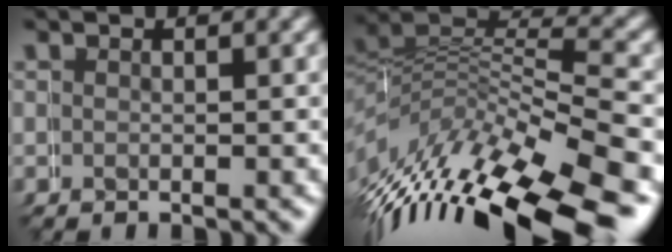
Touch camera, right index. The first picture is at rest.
{"total": 10.3, "force": [-3.7, 7.4, 6.1], "torque": [-0.136, -0.025, -0.046]}